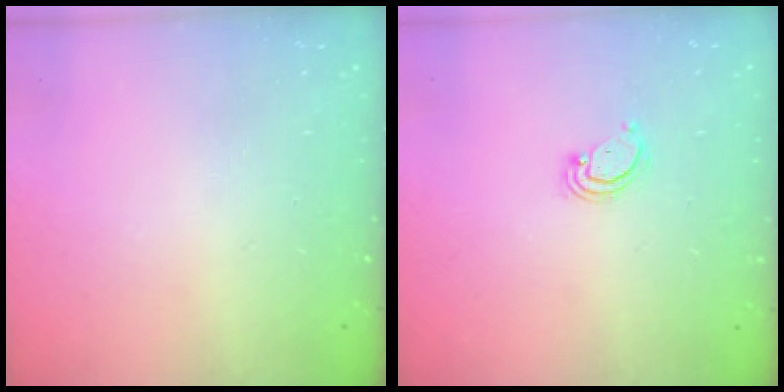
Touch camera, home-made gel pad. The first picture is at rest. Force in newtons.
{"total": 2.5, "press": 2.4, "slide": 0.2}